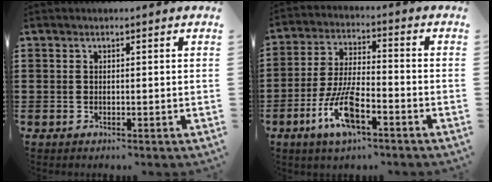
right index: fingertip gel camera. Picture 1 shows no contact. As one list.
[{"total": 9.5, "force": [-4.7, 2.9, 7.7], "torque": [-0.175, -0.008, -0.089]}]